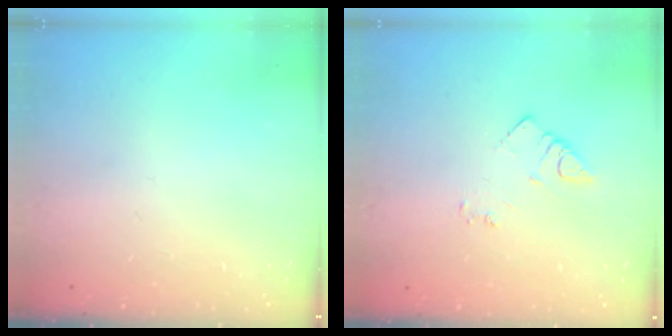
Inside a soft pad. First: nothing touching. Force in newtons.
{"total": 2.9, "press": 2.9, "slide": 0.3}